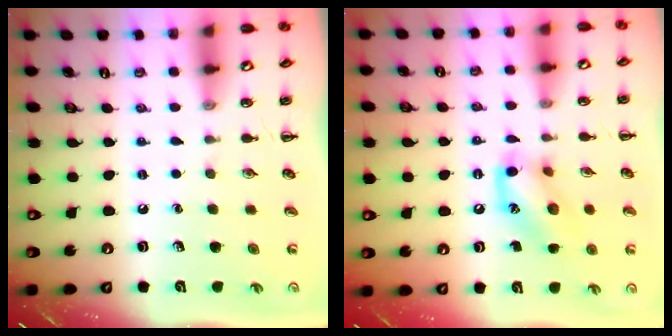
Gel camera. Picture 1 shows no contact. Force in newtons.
{"total": 12.9, "press": 12.8, "slide": 2.0}